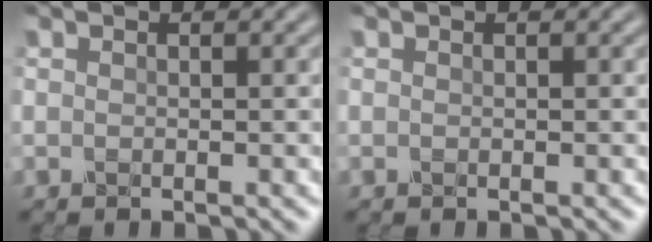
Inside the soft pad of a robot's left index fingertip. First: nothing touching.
{"total": 0.0}